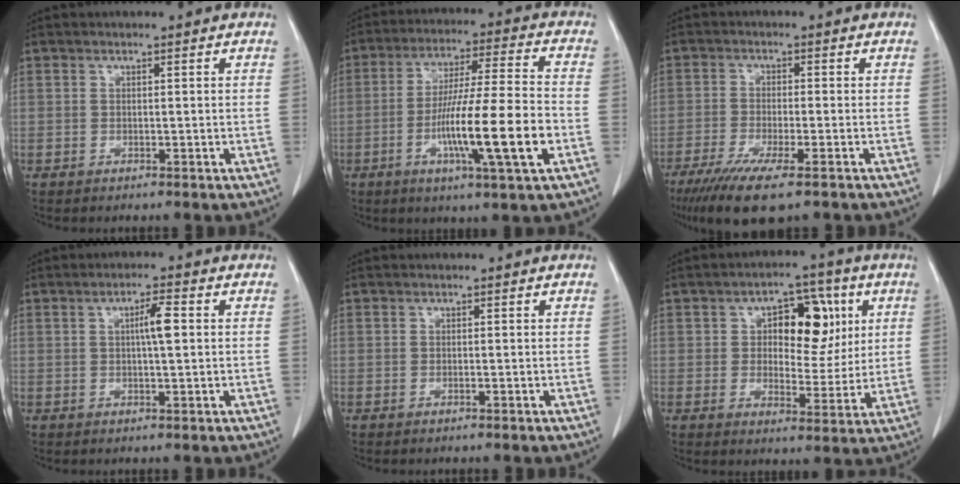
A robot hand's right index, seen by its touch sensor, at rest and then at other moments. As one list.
[{"total": 15.1, "force": [-4.5, 0.0, 14.4], "torque": [-0.258, -0.010, -0.079]}, {"total": 9.6, "force": [-6.4, 1.1, 7.0], "torque": [-0.119, -0.024, -0.102]}, {"total": 3.8, "force": [0.5, 0.3, 3.7], "torque": [-0.064, 0.003, 0.008]}, {"total": 0.0}, {"total": 10.5, "force": [3.0, 5.6, 8.4], "torque": [-0.110, 0.023, 0.047]}]